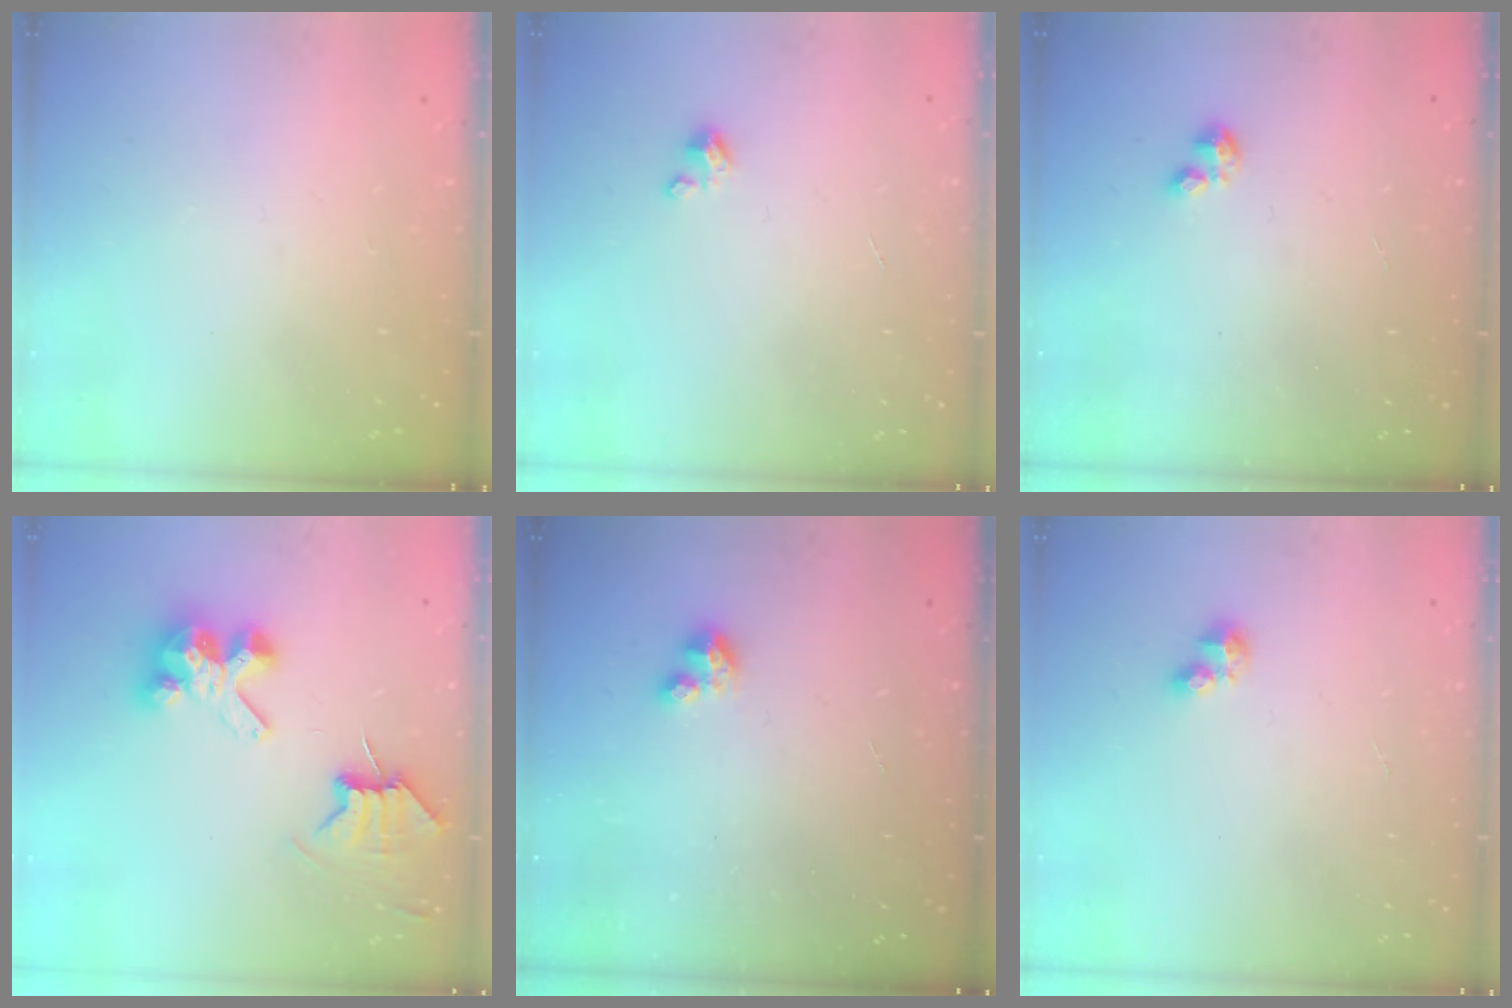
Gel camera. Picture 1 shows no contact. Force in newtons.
{"total": 2.0, "press": 1.9, "slide": 0.3}
{"total": 0.7, "press": 0.6, "slide": 0.2}
{"total": 7.1, "press": 7.1, "slide": 0.7}
{"total": 2.9, "press": 2.9, "slide": 0.2}
{"total": 4.0, "press": 3.9, "slide": 0.5}